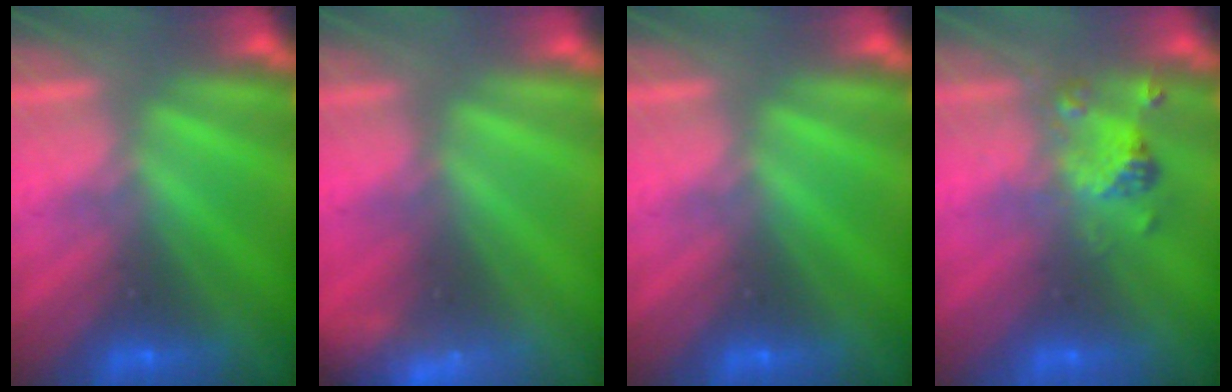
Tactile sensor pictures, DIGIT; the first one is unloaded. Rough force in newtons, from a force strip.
{"total": 3.4}
{"total": 0.0}
{"total": 2.4}